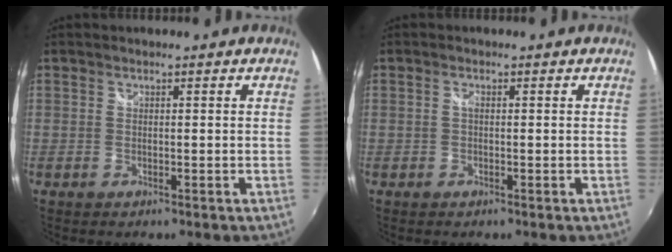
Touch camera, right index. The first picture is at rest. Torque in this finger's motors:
{"motor_torque": [0.20, 0.18, 0.08, -0.01]}